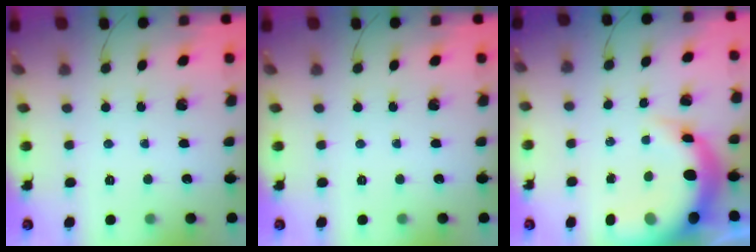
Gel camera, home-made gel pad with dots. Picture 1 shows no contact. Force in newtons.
{"total": 0.0}
{"total": 10.9, "press": 10.5, "slide": 3.0}